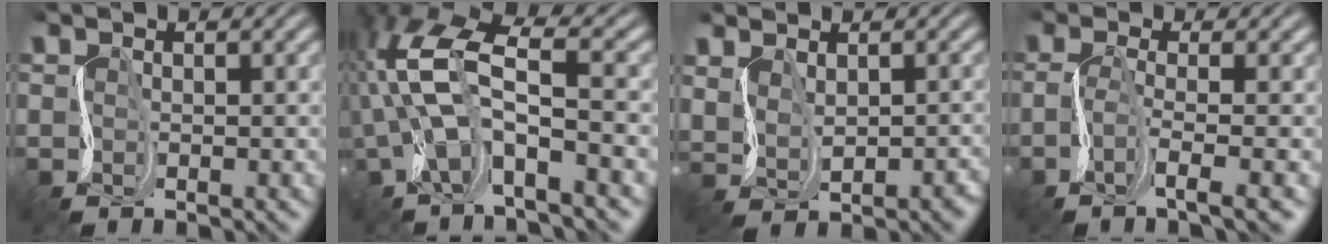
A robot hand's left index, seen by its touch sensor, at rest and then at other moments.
{"total": 8.0, "force": [-1.2, 3.0, 7.3], "torque": [-0.154, 0.012, -0.039]}
{"total": 2.6, "force": [0.9, 1.9, 1.6], "torque": [-0.029, -0.011, 0.029]}
{"total": 3.5, "force": [-1.2, 0.6, 3.3], "torque": [-0.062, -0.003, -0.031]}